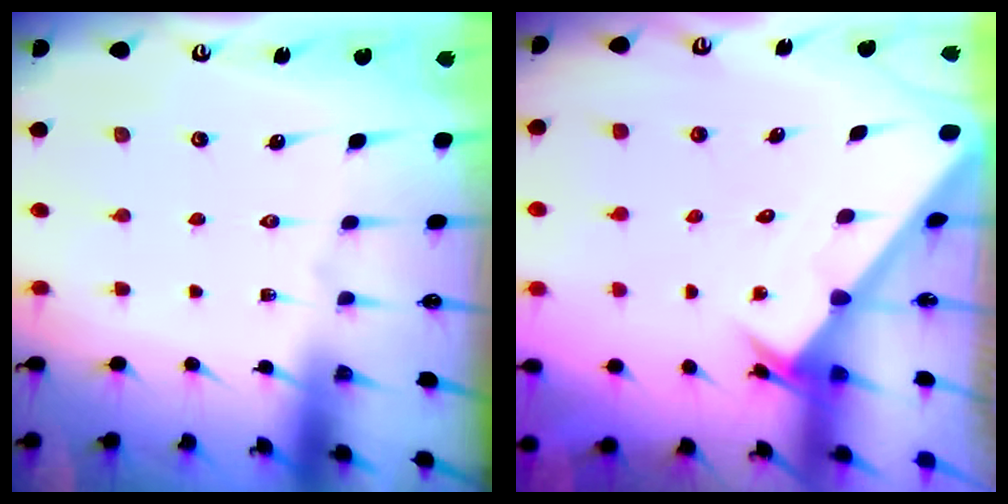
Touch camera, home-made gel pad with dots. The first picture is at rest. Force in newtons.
{"total": 2.4, "press": 2.4, "slide": 0.2}